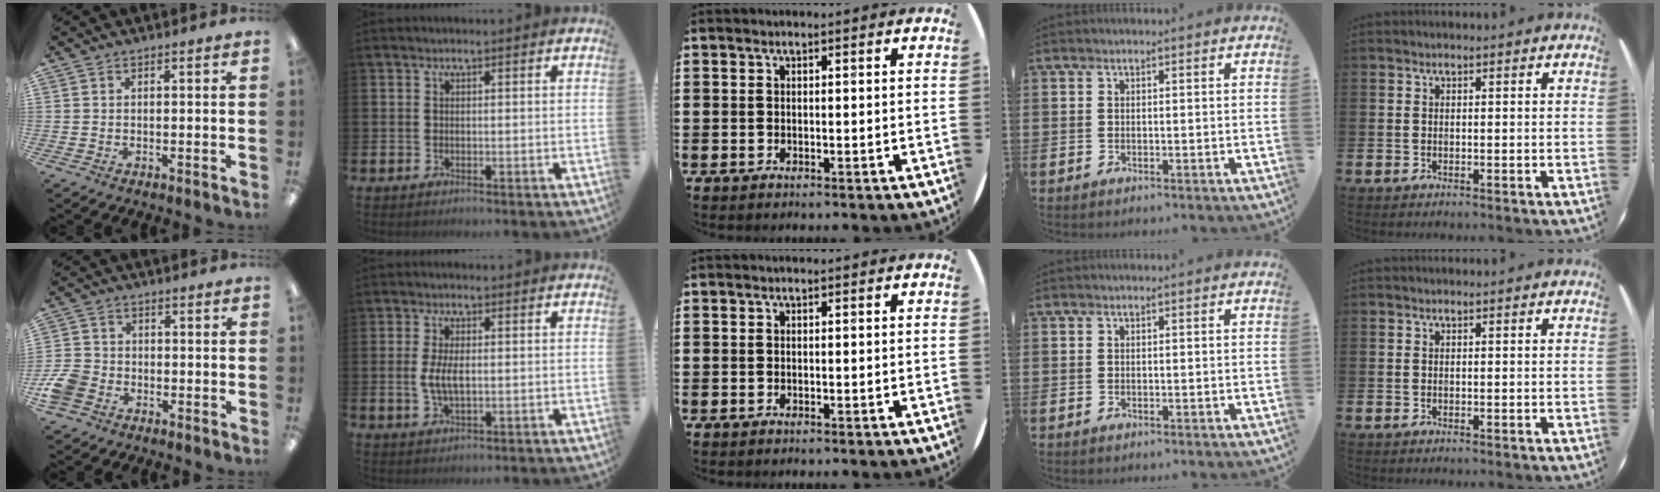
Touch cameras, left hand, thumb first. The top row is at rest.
{"thumb": {"total": 6.5, "force": [-3.1, 4.9, 2.9], "torque": [-0.061, 0.020, -0.055]}, "index": {"total": 4.0, "force": [0.2, 1.8, 3.6], "torque": [-0.069, 0.001, -0.003]}}